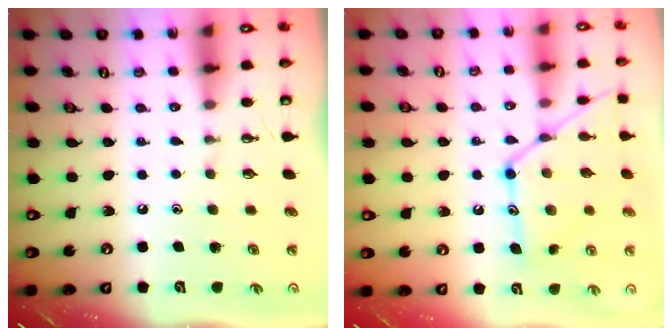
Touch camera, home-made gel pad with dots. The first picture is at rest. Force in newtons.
{"total": 16.4, "press": 16.3, "slide": 1.3}